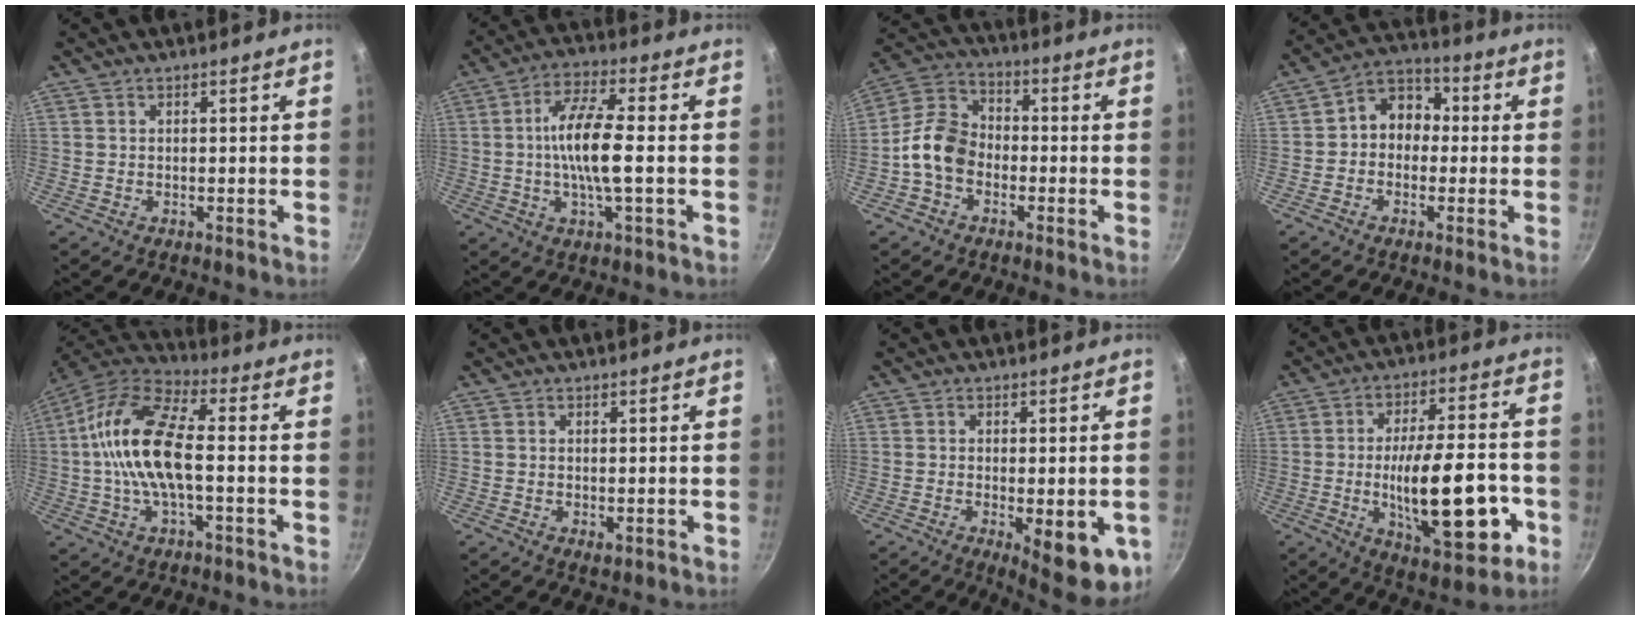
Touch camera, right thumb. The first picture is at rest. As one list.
[{"total": 11.0, "force": [-0.6, 2.8, 10.7], "torque": [-0.203, 0.020, -0.020]}, {"total": 9.9, "force": [-2.7, 7.4, 6.0], "torque": [-0.089, 0.036, -0.075]}, {"total": 8.2, "force": [-0.1, 6.7, 4.7], "torque": [-0.028, 0.029, -0.025]}, {"total": 16.1, "force": [-0.3, 6.7, 14.6], "torque": [-0.276, 0.036, -0.023]}, {"total": 1.2, "force": [0.0, 0.6, 1.0], "torque": [-0.016, -0.004, 0.000]}, {"total": 12.0, "force": [-3.4, 4.1, 10.8], "torque": [-0.120, -0.003, -0.034]}, {"total": 21.6, "force": [-5.4, 8.3, 19.2], "torque": [-0.272, 0.019, -0.069]}]